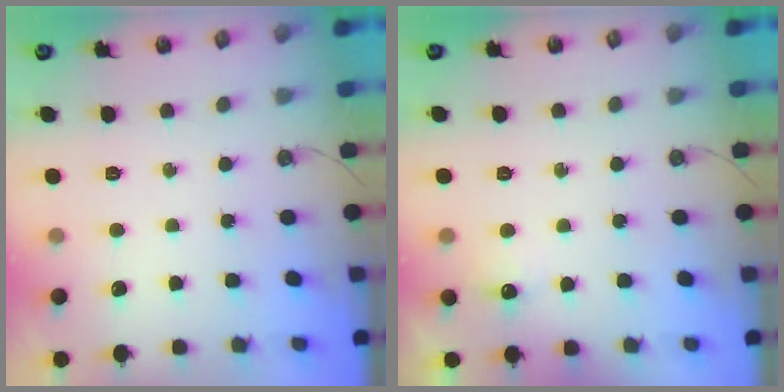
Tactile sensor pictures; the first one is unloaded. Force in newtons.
{"total": 4.6, "press": 4.5, "slide": 0.7}